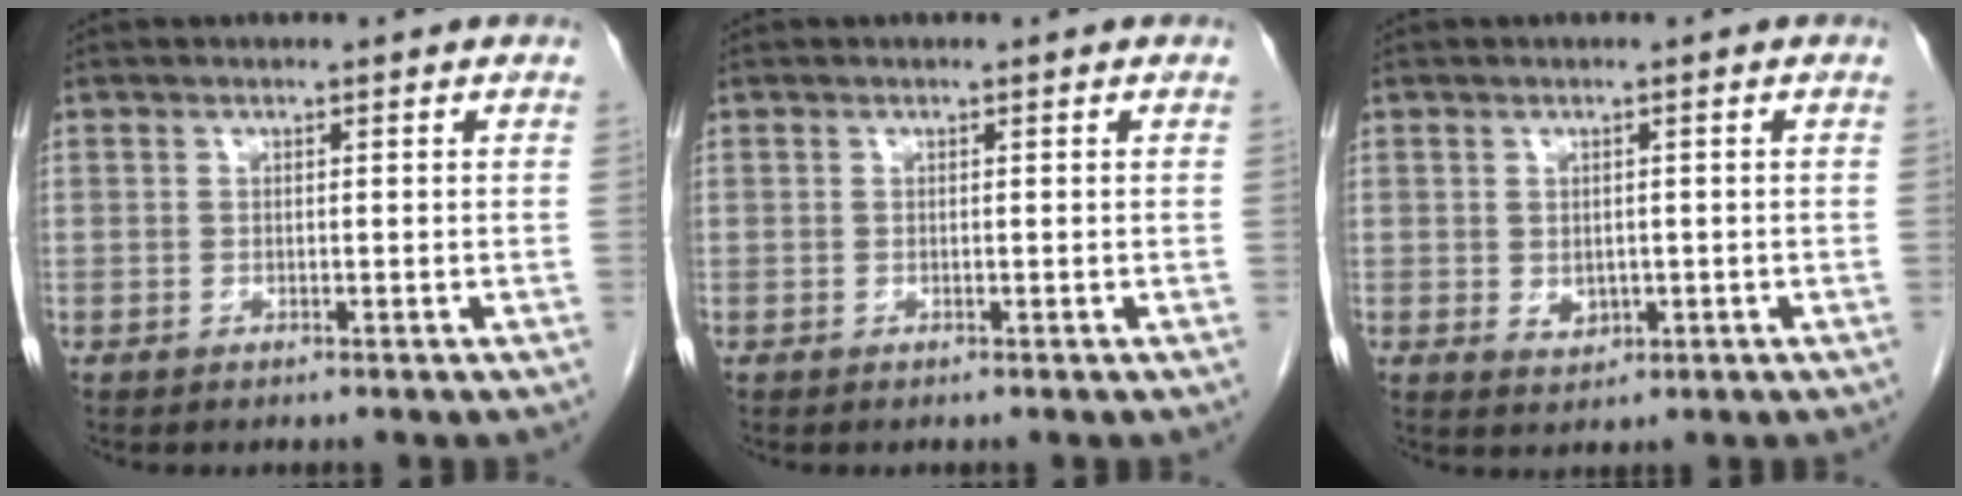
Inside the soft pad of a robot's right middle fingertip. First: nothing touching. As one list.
[{"total": 0.0}, {"total": 2.2, "force": [-0.2, 1.7, 1.4], "torque": [-0.027, -0.005, 0.006]}]